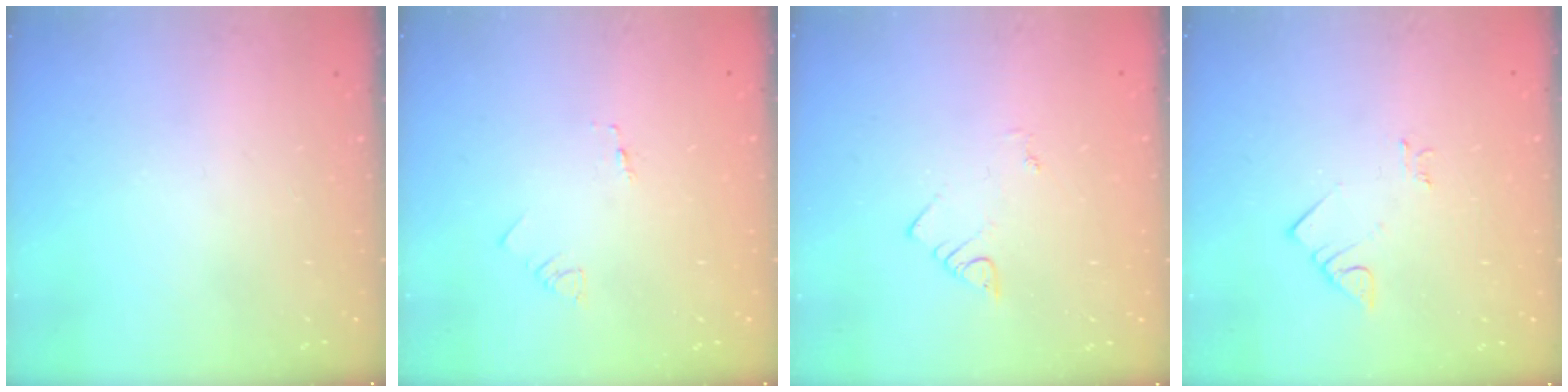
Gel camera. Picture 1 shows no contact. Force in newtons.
{"total": 1.4, "press": 1.3, "slide": 0.1}
{"total": 2.1, "press": 2.1, "slide": 0.3}
{"total": 2.3, "press": 2.3, "slide": 0.3}